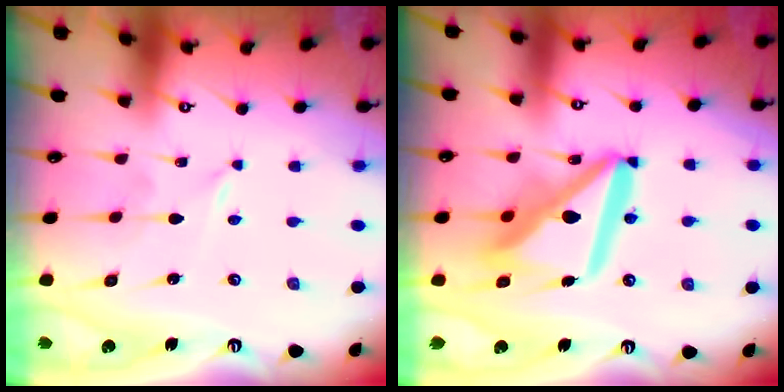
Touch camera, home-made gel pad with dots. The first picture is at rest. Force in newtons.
{"total": 16.9, "press": 16.8, "slide": 2.0}